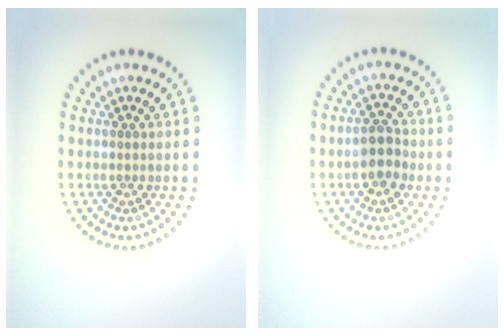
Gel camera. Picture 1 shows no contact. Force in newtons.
{"total": 2.9, "press": 2.8, "slide": 0.8}